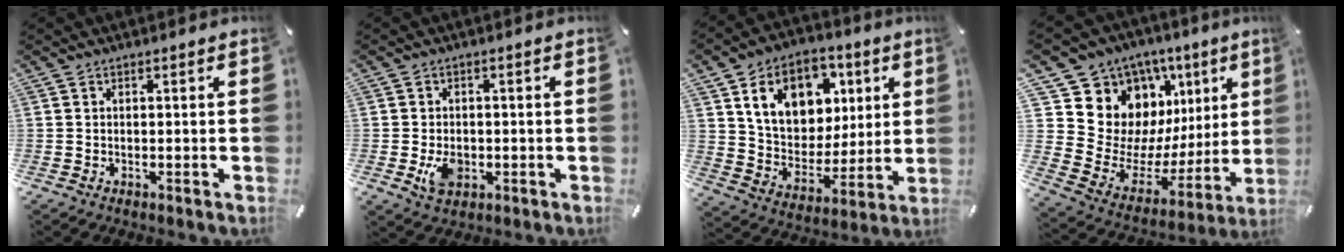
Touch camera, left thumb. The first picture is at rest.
{"total": 5.7, "force": [-1.3, 4.1, 3.8], "torque": [-0.068, -0.005, -0.024]}
{"total": 16.6, "force": [7.1, 12.6, 8.3], "torque": [-0.147, -0.014, 0.138]}
{"total": 16.2, "force": [8.0, 13.0, 5.4], "torque": [-0.081, -0.087, 0.172]}